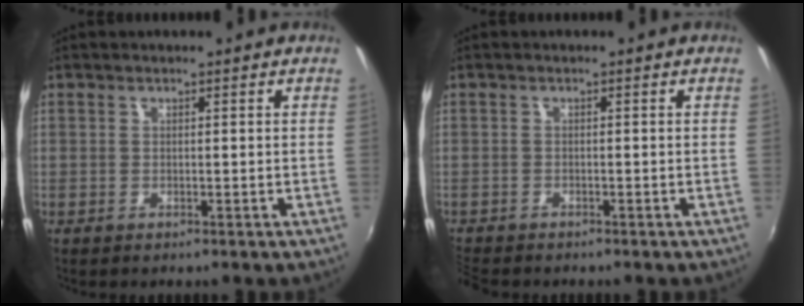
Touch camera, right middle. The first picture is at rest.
{"total": 3.4, "force": [-3.1, 0.9, 0.8], "torque": [-0.030, -0.018, -0.060]}